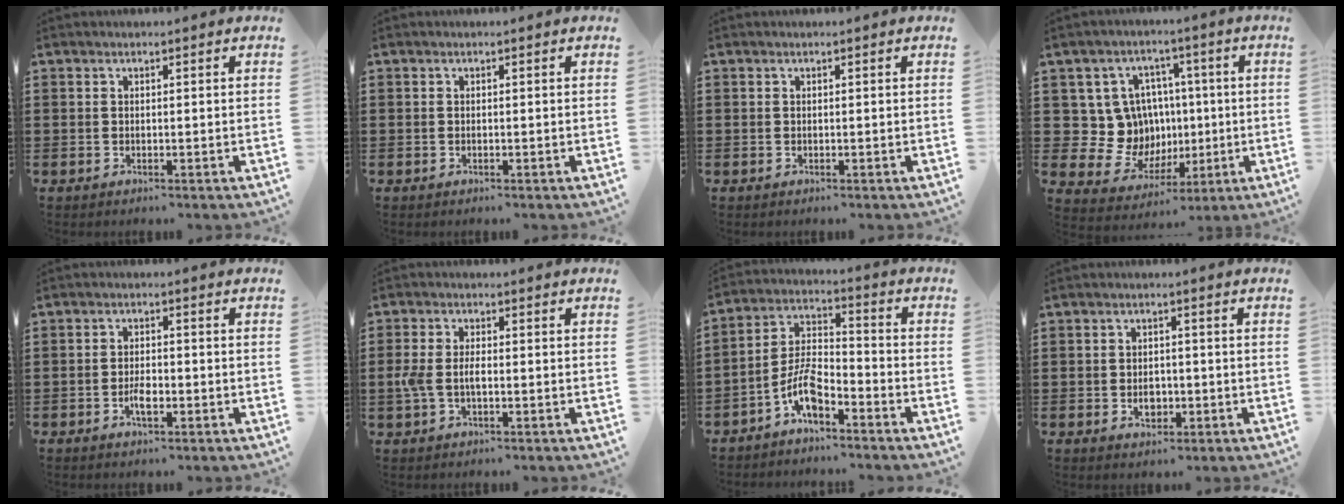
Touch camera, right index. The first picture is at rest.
{"total": 0.0}
{"total": 0.0}
{"total": 10.6, "force": [1.2, 10.1, 3.1], "torque": [-0.079, -0.005, 0.036]}
{"total": 2.9, "force": [-1.3, 1.0, 2.3], "torque": [-0.050, -0.005, -0.023]}
{"total": 3.4, "force": [-0.6, 1.6, 2.9], "torque": [-0.076, -0.004, -0.017]}
{"total": 7.0, "force": [-4.7, 2.4, 4.7], "torque": [-0.109, -0.001, -0.092]}
{"total": 2.6, "force": [-0.8, 1.7, 1.8], "torque": [-0.031, -0.005, -0.016]}